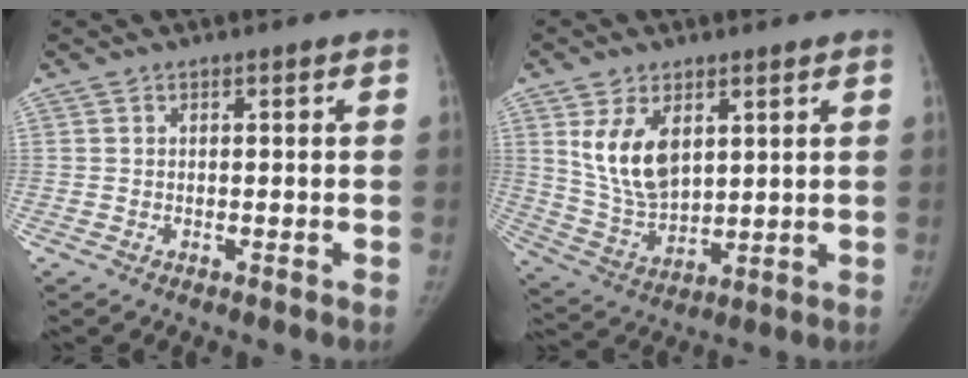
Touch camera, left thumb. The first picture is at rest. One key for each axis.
{"total": 11.4, "fx": 4.2, "fy": 6.7, "fz": 8.2, "tx": -0.133, "ty": -0.023, "tz": 0.097}